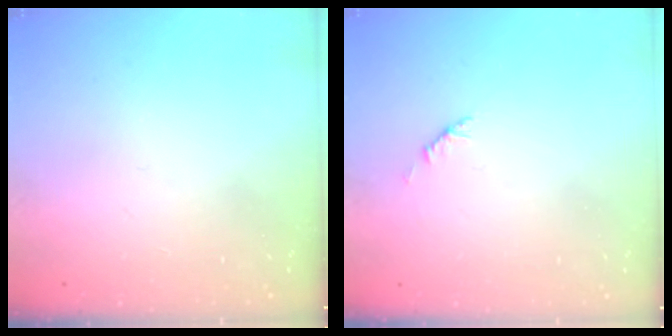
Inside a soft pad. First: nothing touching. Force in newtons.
{"total": 1.9, "press": 1.8, "slide": 0.6}